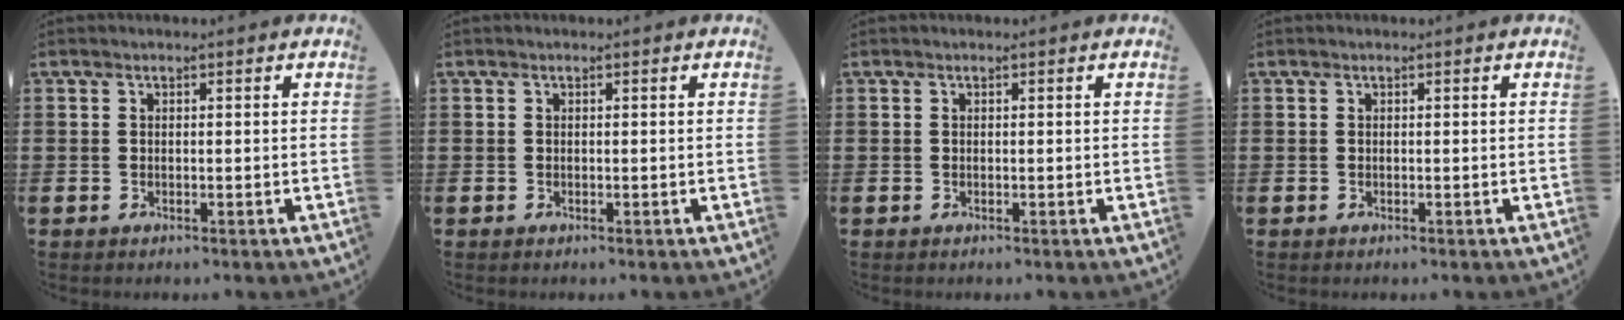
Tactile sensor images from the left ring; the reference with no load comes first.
{"total": 0.0}
{"total": 0.0}
{"total": 0.0}